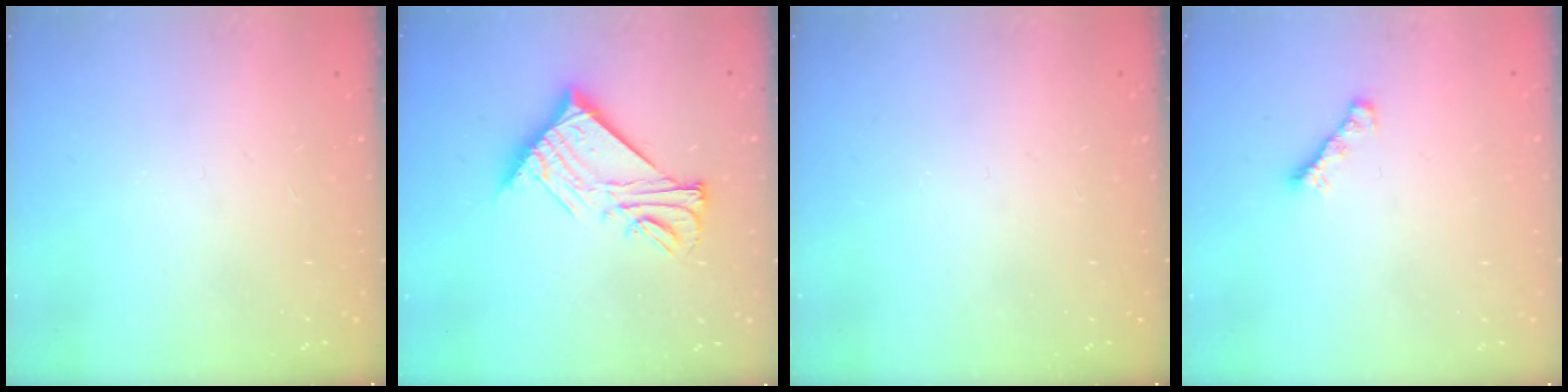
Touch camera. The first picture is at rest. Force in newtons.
{"total": 15.4, "press": 15.4, "slide": 0.4}
{"total": 0.0}
{"total": 1.6, "press": 1.4, "slide": 0.6}